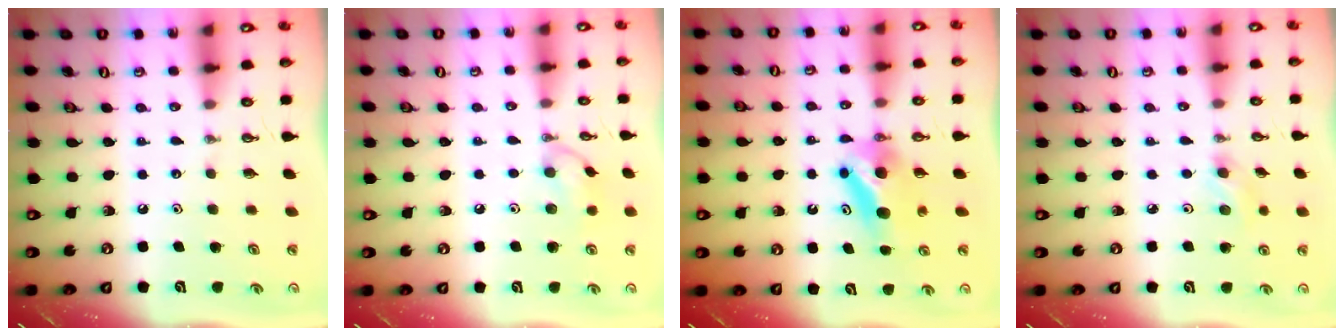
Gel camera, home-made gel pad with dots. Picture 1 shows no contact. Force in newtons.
{"total": 8.5, "press": 8.4, "slide": 1.6}
{"total": 7.4, "press": 7.1, "slide": 1.9}
{"total": 3.8, "press": 3.8, "slide": 0.7}